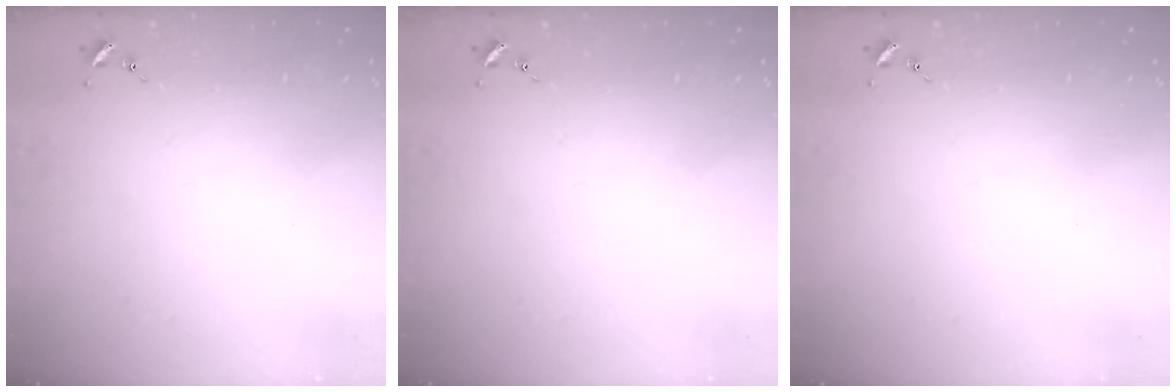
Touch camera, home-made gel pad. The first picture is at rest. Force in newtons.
{"total": 0.0}
{"total": 0.0}